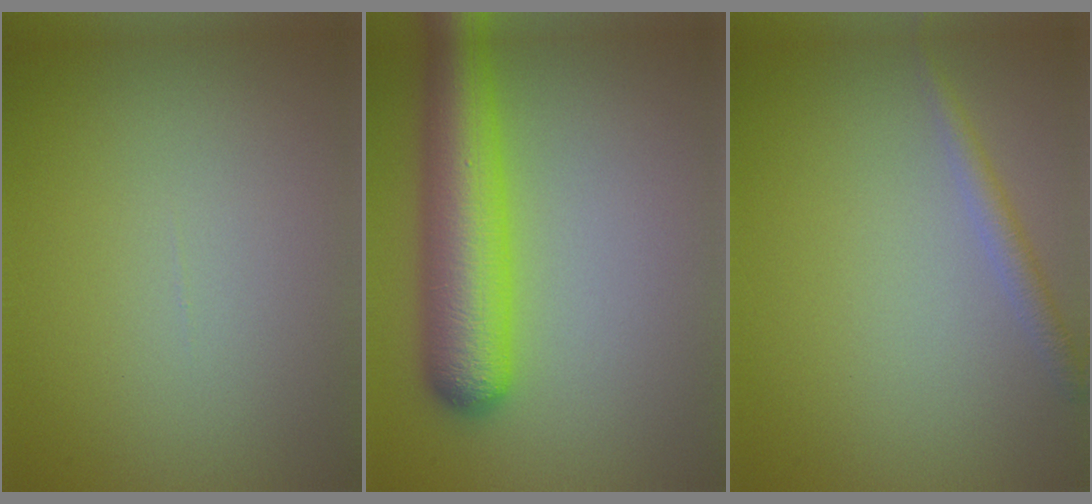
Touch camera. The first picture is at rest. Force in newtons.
{"total": 7.5, "press": 7.5, "slide": 0.2}
{"total": 1.6, "press": 1.6, "slide": 0.0}